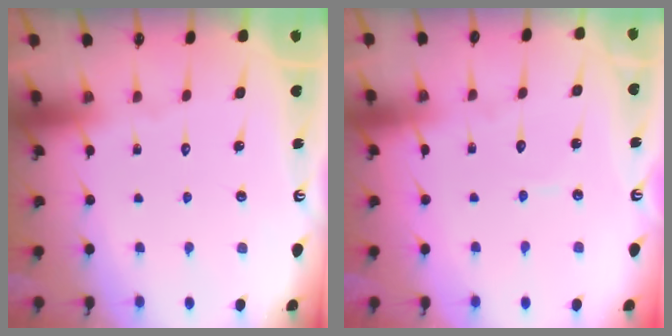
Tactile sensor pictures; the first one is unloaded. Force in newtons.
{"total": 3.7, "press": 3.7, "slide": 0.1}